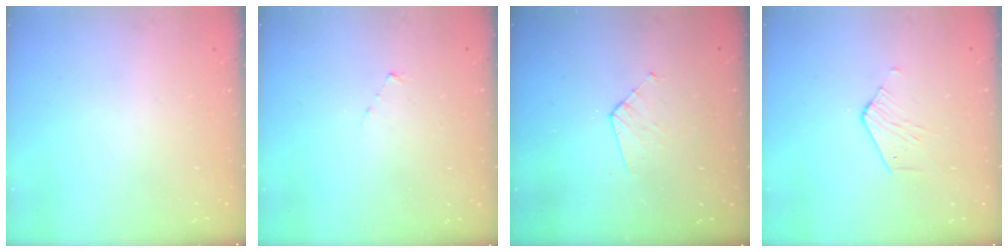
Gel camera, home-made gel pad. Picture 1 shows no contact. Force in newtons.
{"total": 2.7, "press": 2.7, "slide": 0.3}
{"total": 3.8, "press": 3.7, "slide": 0.3}
{"total": 2.6, "press": 2.6, "slide": 0.2}